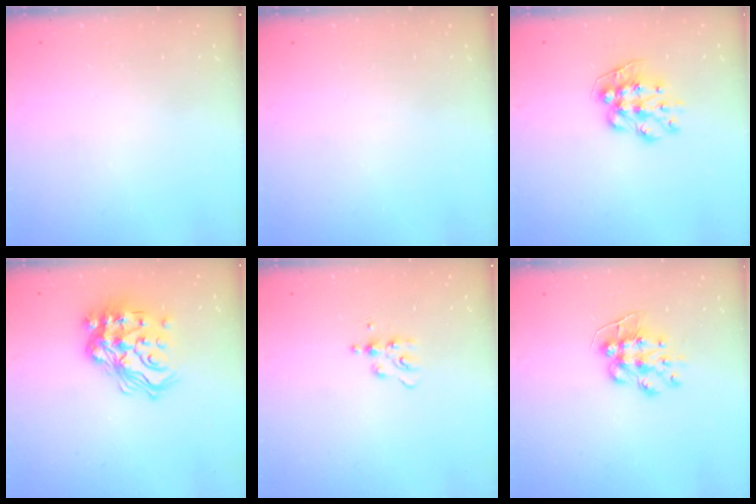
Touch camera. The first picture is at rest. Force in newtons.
{"total": 0.0}
{"total": 8.9, "press": 8.9, "slide": 0.2}
{"total": 19.3, "press": 19.2, "slide": 1.5}
{"total": 6.1, "press": 6.1, "slide": 0.8}
{"total": 9.0, "press": 9.0, "slide": 0.1}